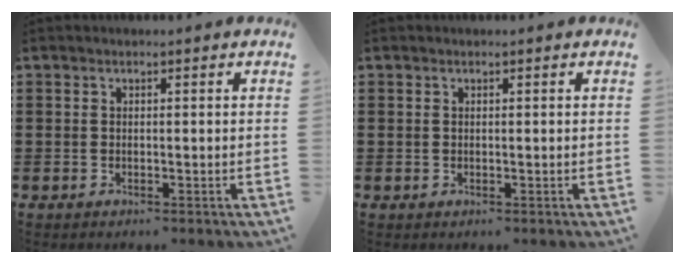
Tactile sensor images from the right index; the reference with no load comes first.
{"total": 0.0}